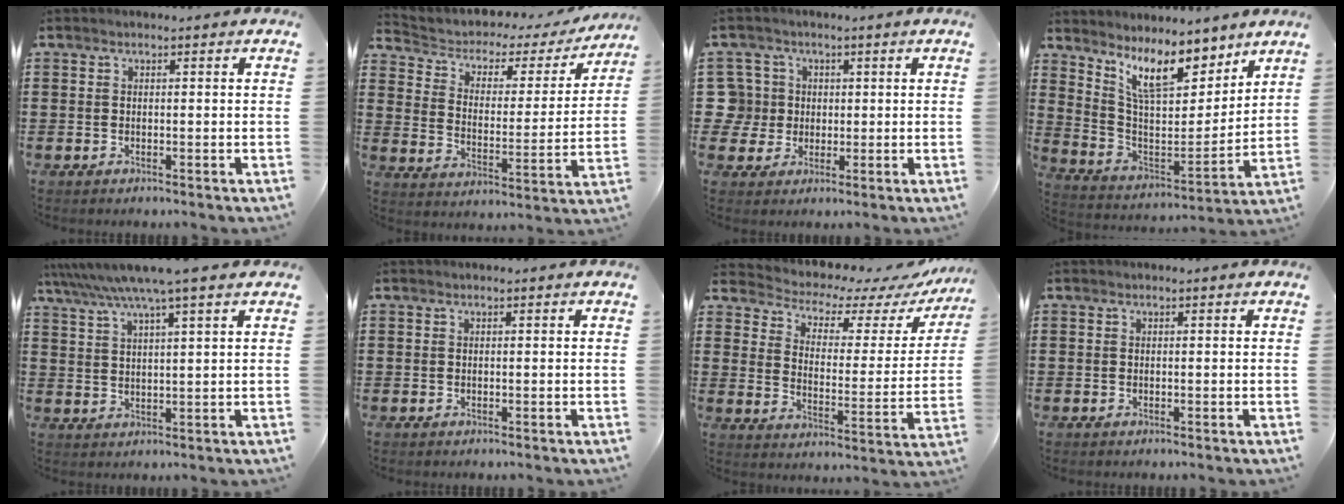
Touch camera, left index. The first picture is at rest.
{"total": 3.1, "force": [1.9, 2.1, 1.4], "torque": [-0.043, -0.015, 0.021]}
{"total": 5.8, "force": [0.7, 5.7, 0.8], "torque": [-0.058, 0.012, 0.010]}
{"total": 10.7, "force": [8.0, 3.2, 6.3], "torque": [-0.133, -0.041, 0.142]}
{"total": 6.5, "force": [5.2, -0.5, 3.9], "torque": [-0.091, -0.022, 0.088]}
{"total": 0.0}
{"total": 4.5, "force": [4.1, 1.4, 1.3], "torque": [-0.044, -0.037, 0.060]}
{"total": 0.0}